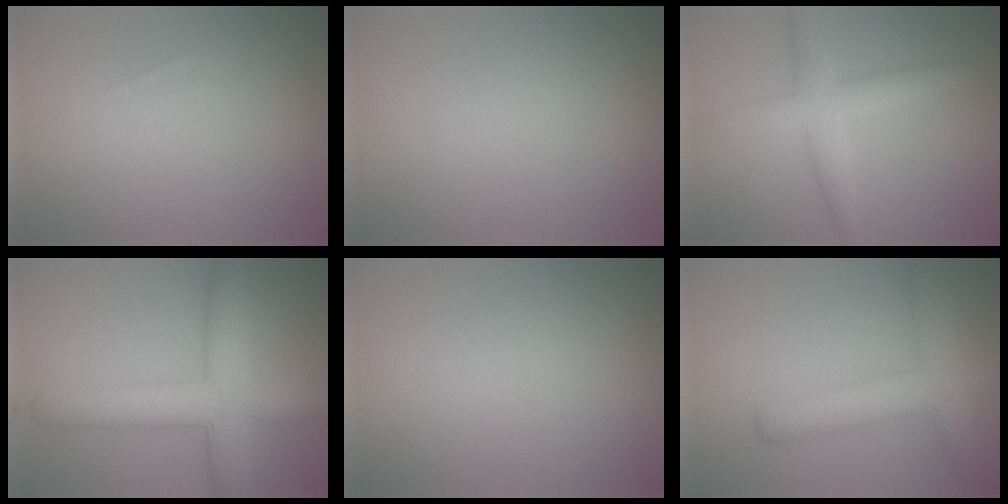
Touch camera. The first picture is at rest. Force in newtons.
{"total": 0.0}
{"total": 4.1, "press": 4.0, "slide": 0.3}
{"total": 7.3, "press": 7.3, "slide": 0.3}
{"total": 0.0}
{"total": 5.5, "press": 5.4, "slide": 0.2}